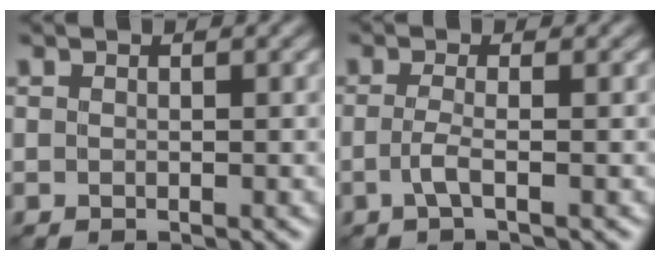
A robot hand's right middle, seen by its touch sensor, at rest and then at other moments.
{"total": 1.9, "force": [-0.5, 0.5, 1.7], "torque": [-0.037, -0.003, -0.016]}